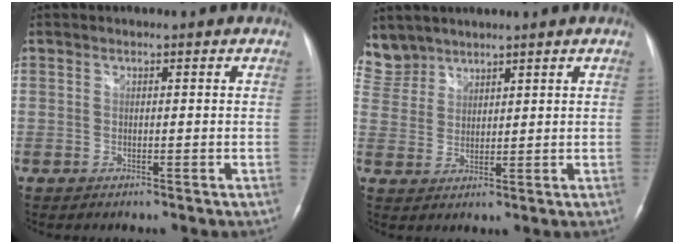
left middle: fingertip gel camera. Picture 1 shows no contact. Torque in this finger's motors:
{"motor_torque": [0.05, -0.04, -0.02, -0.01]}